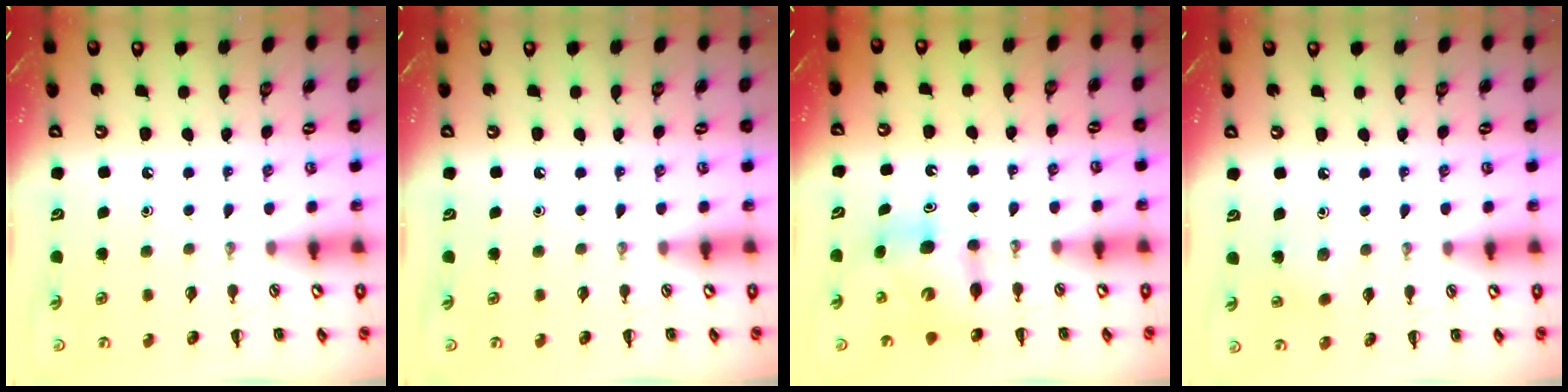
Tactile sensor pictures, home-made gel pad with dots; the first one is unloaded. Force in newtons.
{"total": 0.0}
{"total": 7.3, "press": 7.2, "slide": 0.4}
{"total": 5.8, "press": 5.5, "slide": 1.7}